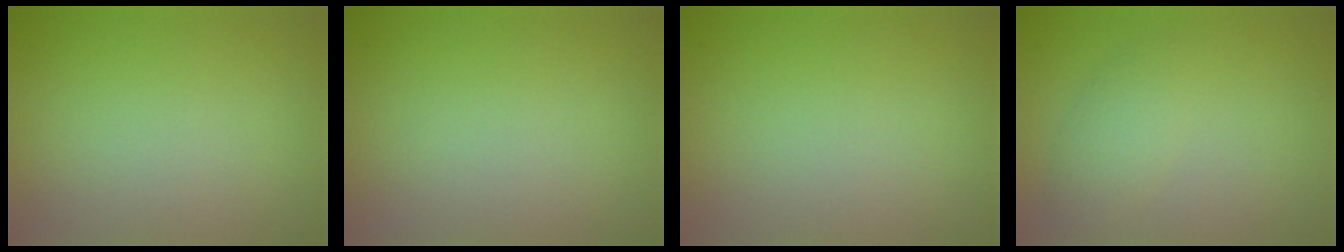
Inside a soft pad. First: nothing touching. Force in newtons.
{"total": 0.0}
{"total": 0.0}
{"total": 2.3, "press": 2.3, "slide": 0.1}